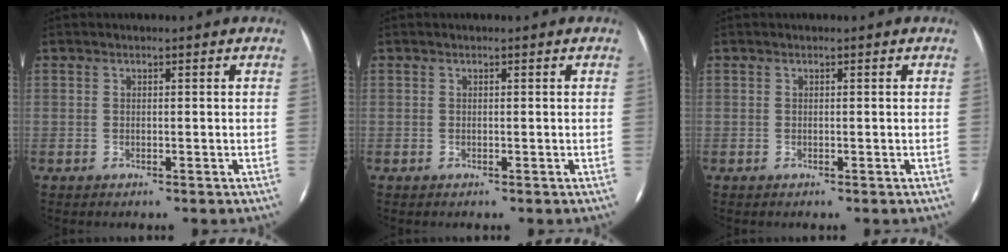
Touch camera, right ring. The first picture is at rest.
{"total": 0.0}
{"total": 0.0}